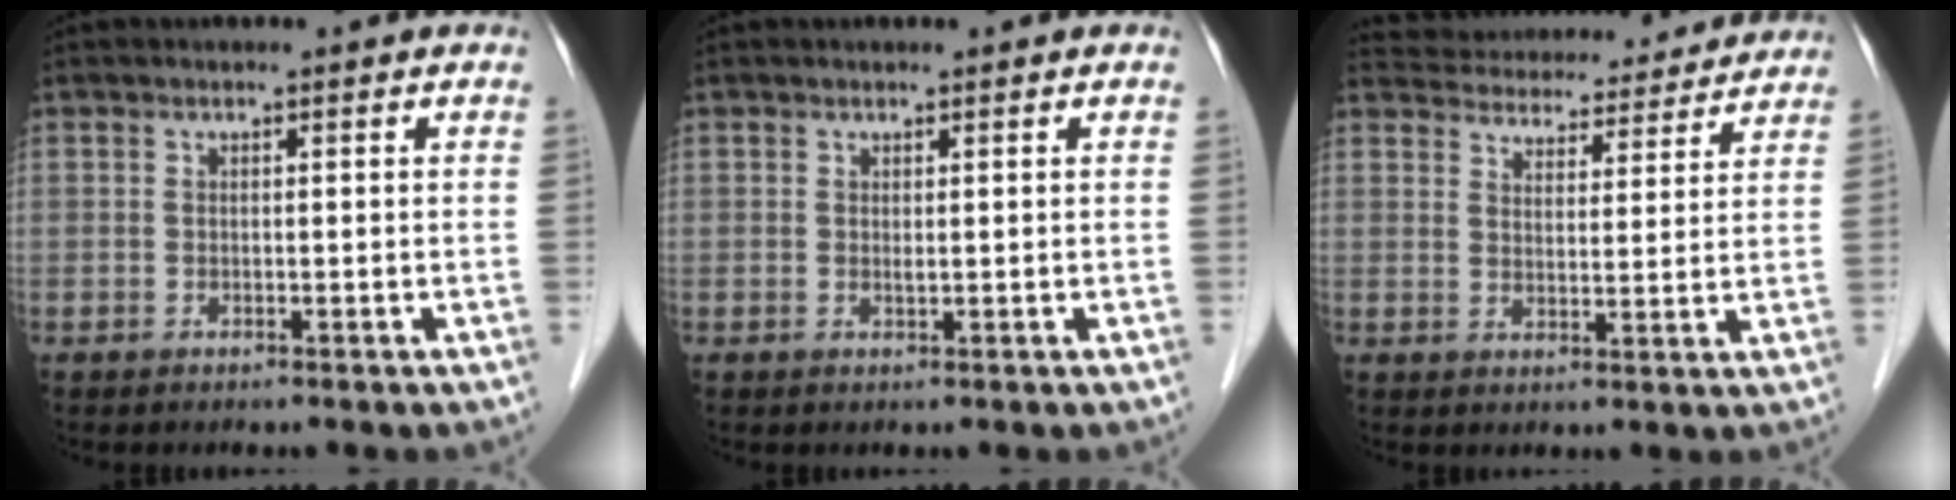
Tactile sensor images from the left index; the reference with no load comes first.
{"total": 0.8, "force": [0.5, 0.2, 0.5], "torque": [-0.013, 0.000, 0.008]}
{"total": 19.0, "force": [17.9, 4.6, 4.2], "torque": [-0.067, 0.024, 0.236]}